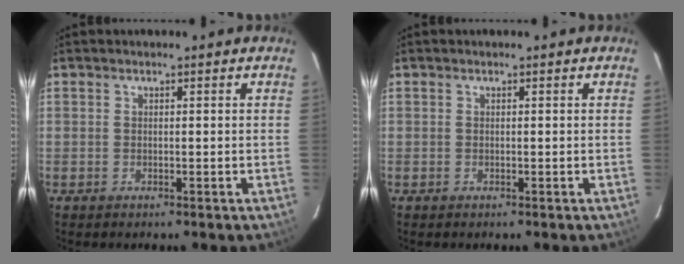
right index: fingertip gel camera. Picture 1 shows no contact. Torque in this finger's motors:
{"motor_torque": [0.00, 0.00, 0.00, 0.00]}